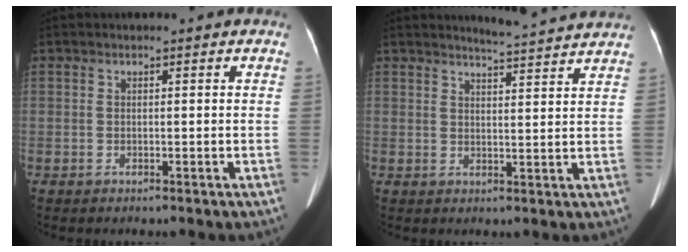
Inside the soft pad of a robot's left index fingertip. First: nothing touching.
{"total": 7.0, "force": [6.9, -0.4, 1.6], "torque": [-0.037, 0.005, 0.082]}